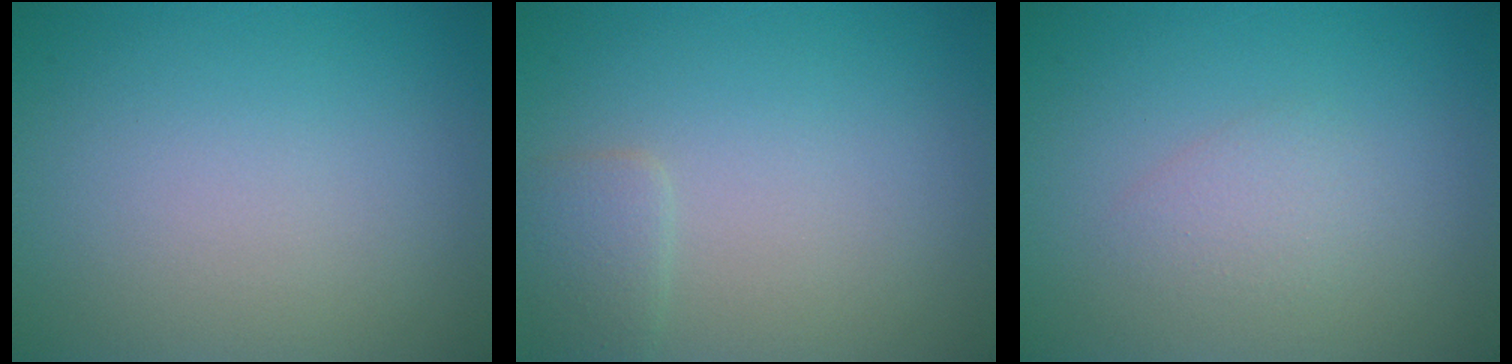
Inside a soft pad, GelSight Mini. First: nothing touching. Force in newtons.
{"total": 1.5, "press": 1.5, "slide": 0.1}
{"total": 1.4, "press": 1.4, "slide": 0.0}